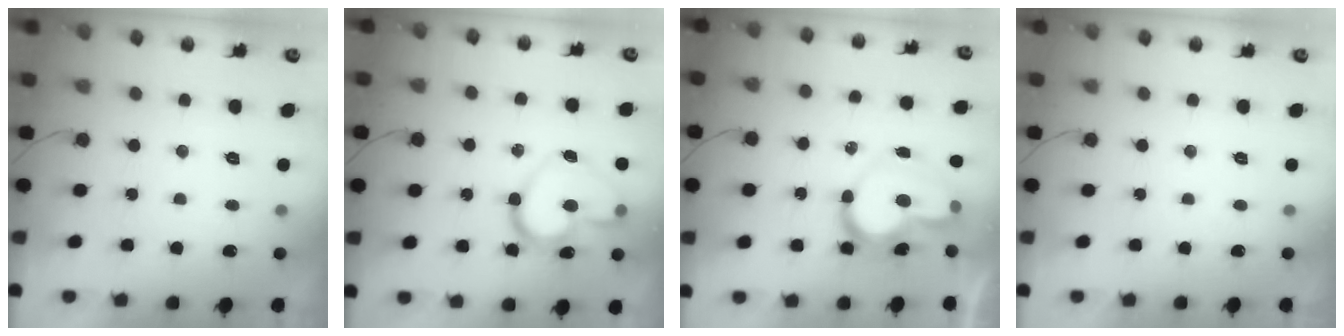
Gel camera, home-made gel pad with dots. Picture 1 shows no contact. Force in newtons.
{"total": 16.6, "press": 16.5, "slide": 1.6}
{"total": 14.3, "press": 14.2, "slide": 1.2}
{"total": 1.6, "press": 1.6, "slide": 0.0}